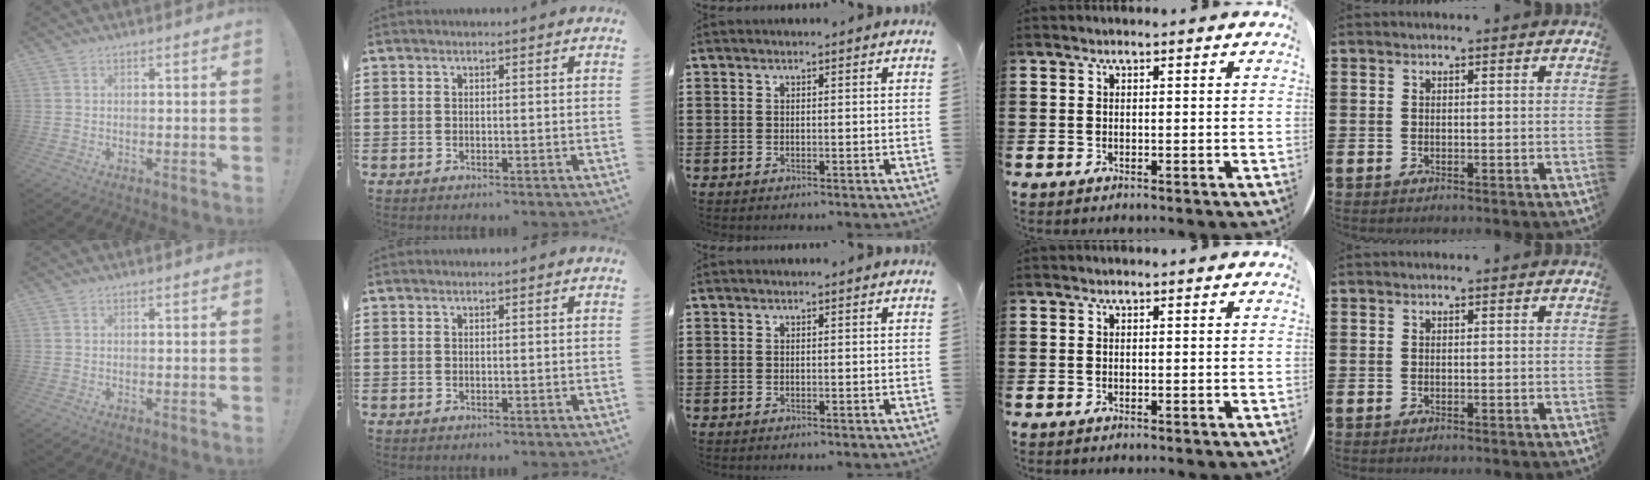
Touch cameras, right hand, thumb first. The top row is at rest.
{}